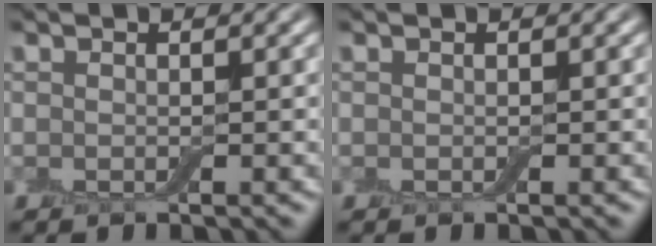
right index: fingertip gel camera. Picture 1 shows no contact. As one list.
[{"total": 0.0}]